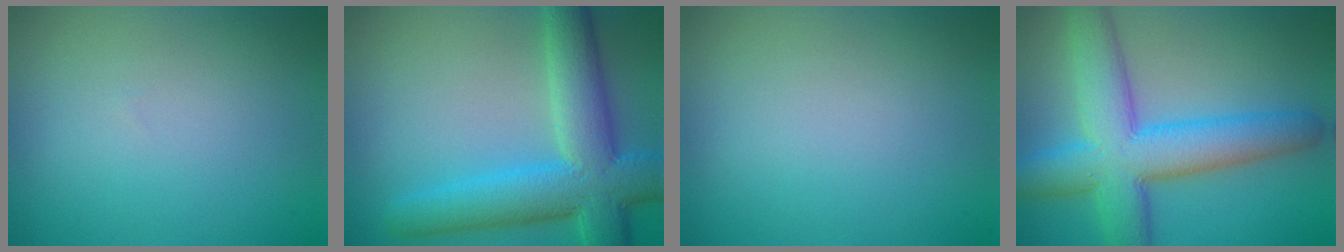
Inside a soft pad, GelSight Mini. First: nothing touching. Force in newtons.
{"total": 9.1, "press": 9.0, "slide": 0.5}
{"total": 0.0}
{"total": 9.3, "press": 9.3, "slide": 0.4}